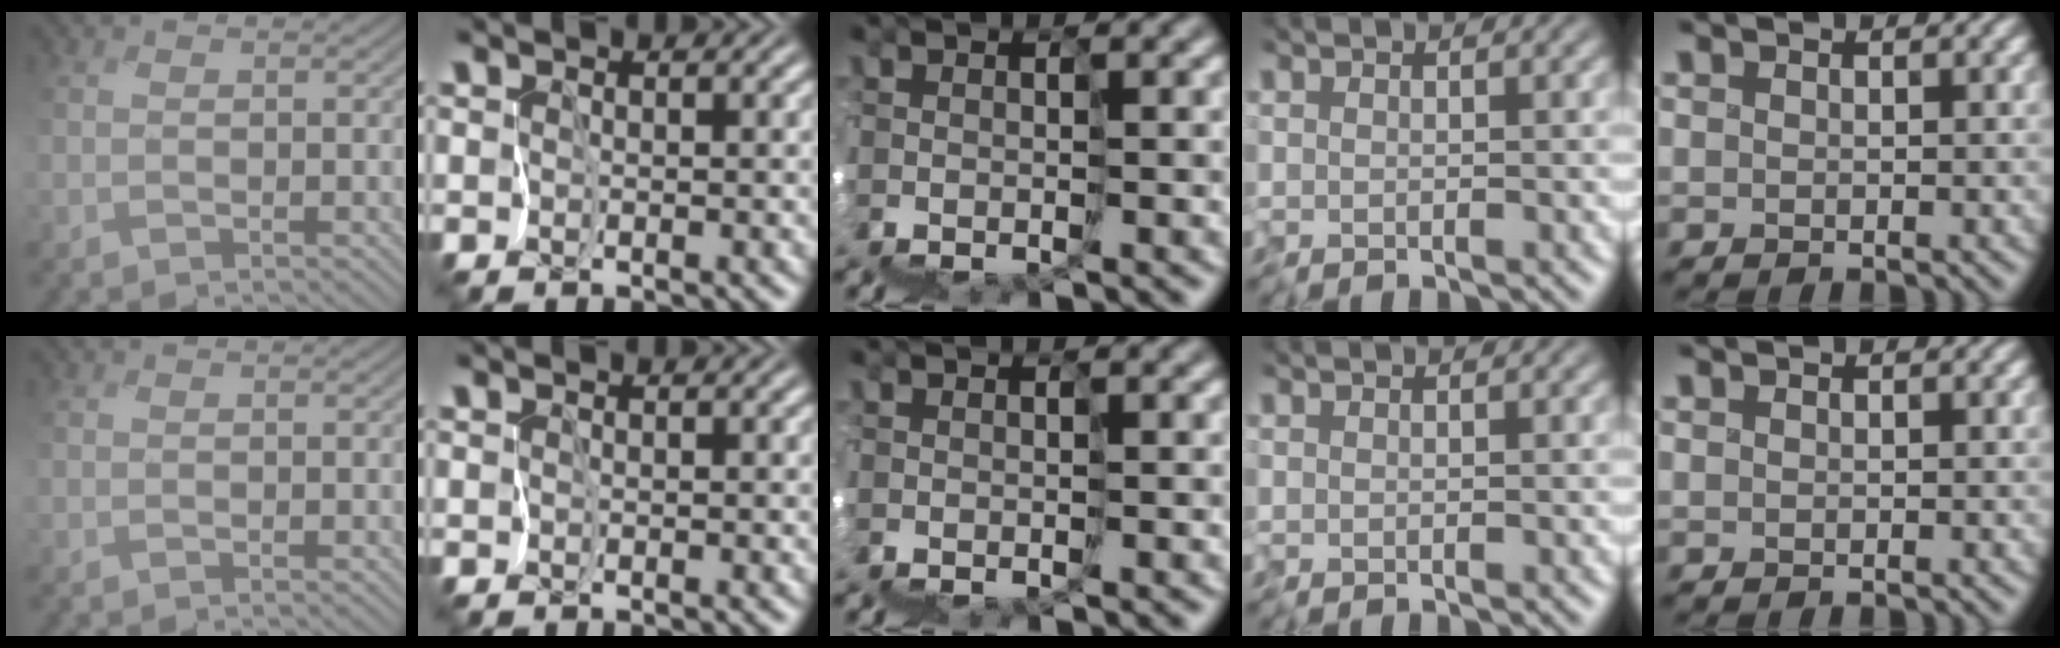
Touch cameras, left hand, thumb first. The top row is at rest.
{}